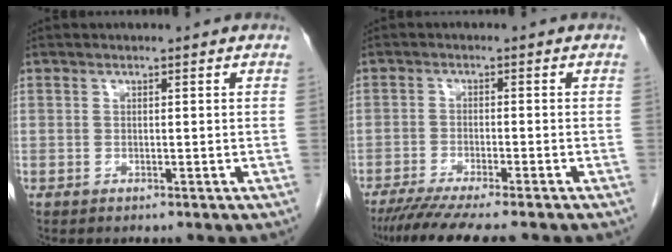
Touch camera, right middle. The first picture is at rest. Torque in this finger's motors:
{"motor_torque": [0.83, -0.66, 0.29, 0.07]}